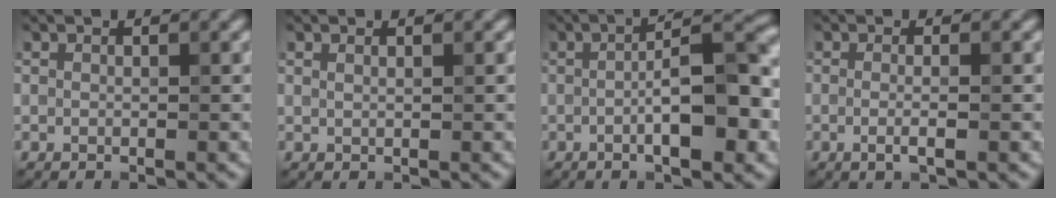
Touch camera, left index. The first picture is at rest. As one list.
[{"total": 0.8, "force": [0.5, 0.3, 0.5], "torque": [-0.006, -0.002, 0.004]}, {"total": 7.9, "force": [-1.4, 1.8, 7.5], "torque": [-0.109, 0.012, -0.025]}, {"total": 2.0, "force": [-0.3, 0.5, 2.0], "torque": [-0.032, -0.007, -0.010]}]